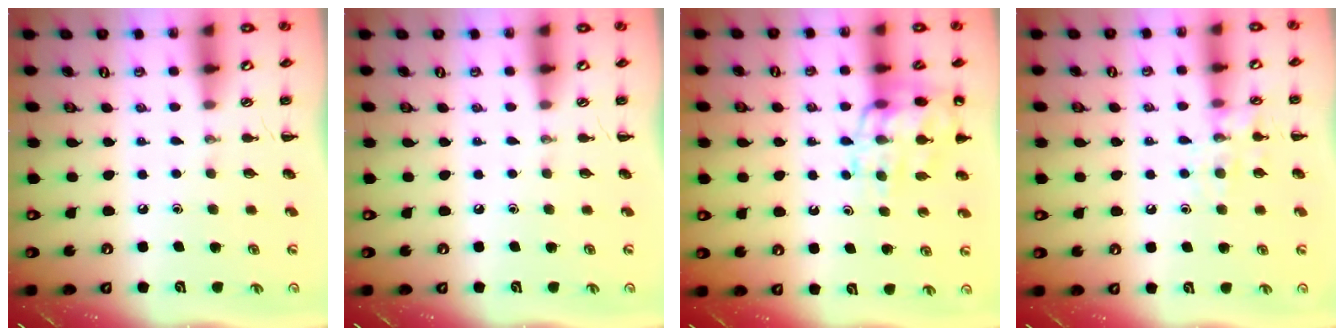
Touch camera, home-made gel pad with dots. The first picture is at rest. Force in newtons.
{"total": 0.0}
{"total": 15.7, "press": 15.4, "slide": 3.0}
{"total": 9.5, "press": 9.5, "slide": 0.6}